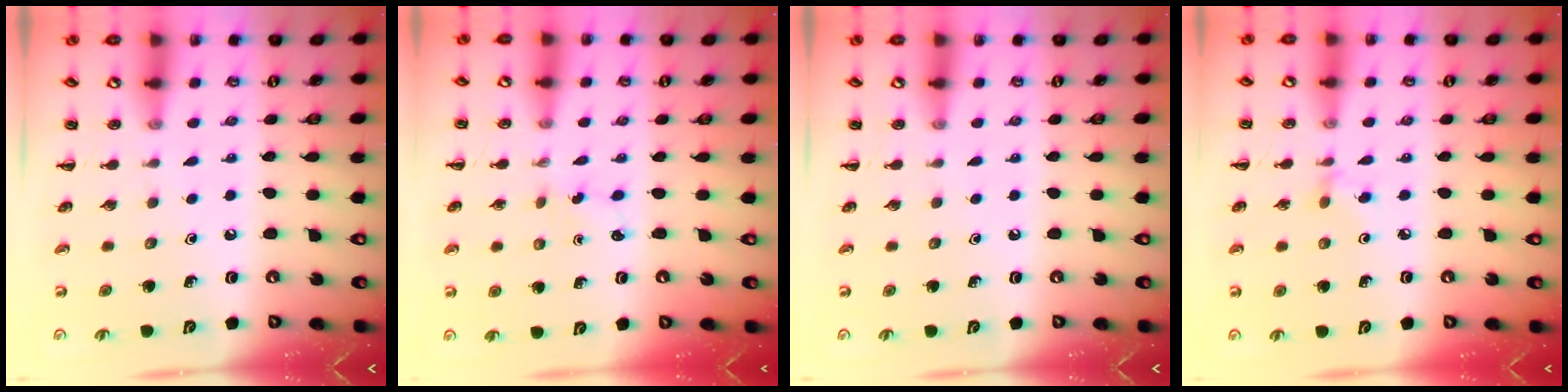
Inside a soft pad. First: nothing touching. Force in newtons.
{"total": 2.7, "press": 2.5, "slide": 0.9}
{"total": 0.0}
{"total": 3.4, "press": 3.1, "slide": 1.4}